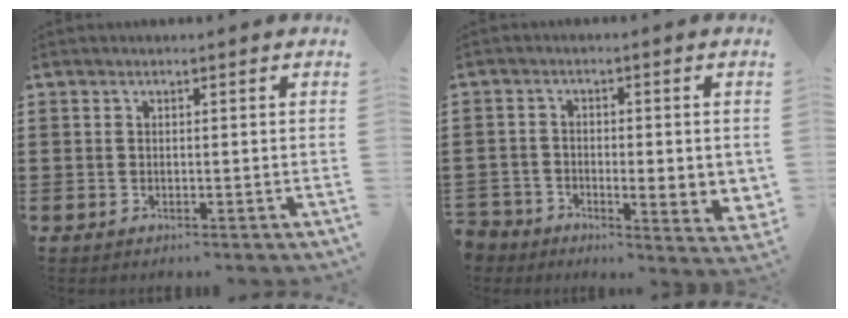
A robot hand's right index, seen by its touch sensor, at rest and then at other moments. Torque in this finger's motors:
{"motor_torque": [0.71, -0.19, 0.43, 0.06]}